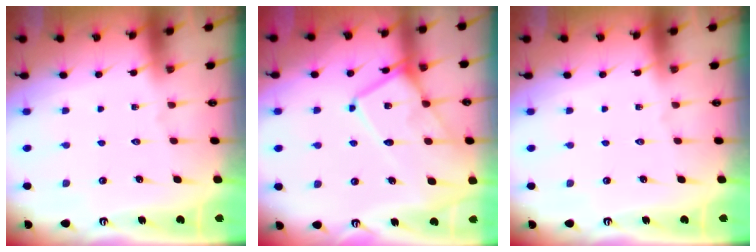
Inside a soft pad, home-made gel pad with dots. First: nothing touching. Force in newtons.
{"total": 14.2, "press": 14.1, "slide": 1.4}
{"total": 0.0}